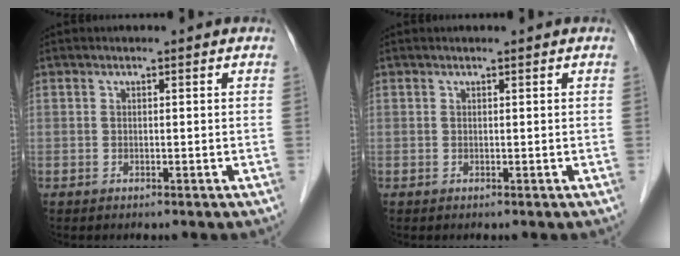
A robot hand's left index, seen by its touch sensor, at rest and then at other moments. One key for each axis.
{"total": 0.0}